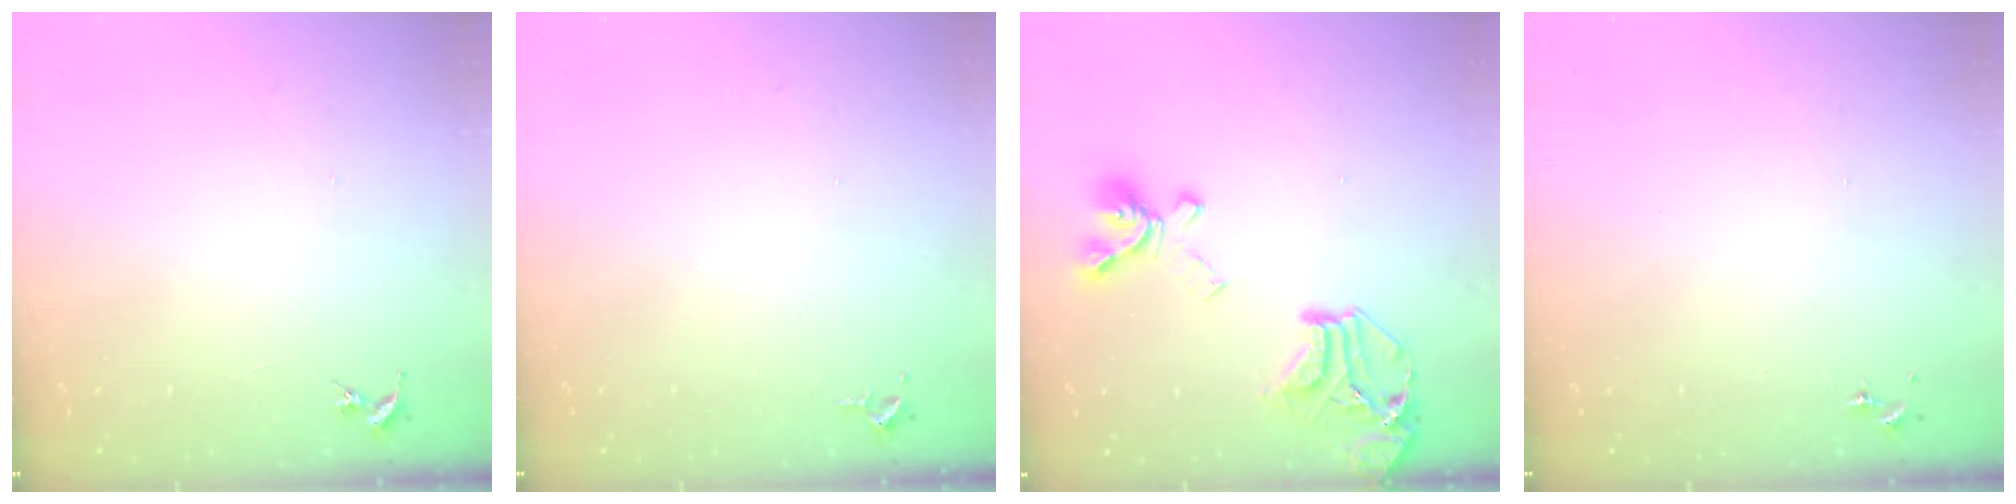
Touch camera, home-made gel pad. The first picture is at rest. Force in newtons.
{"total": 2.6, "press": 2.6, "slide": 0.4}
{"total": 19.6, "press": 19.5, "slide": 2.1}
{"total": 0.0}